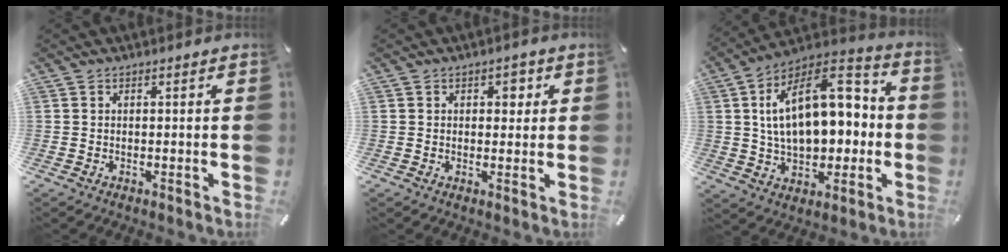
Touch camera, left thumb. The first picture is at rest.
{"total": 2.7, "force": [0.9, 2.0, 1.6], "torque": [-0.003, -0.004, 0.004]}
{"total": 21.5, "force": [3.1, 13.9, 16.1], "torque": [-0.261, -0.007, 0.054]}